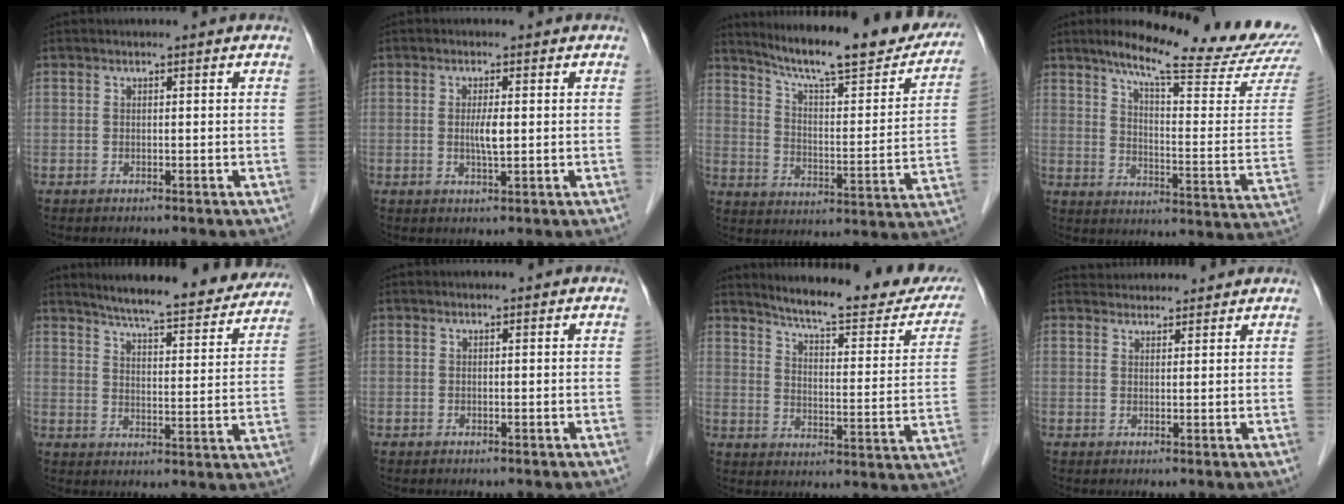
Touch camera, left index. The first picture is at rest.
{"total": 2.6, "force": [0.1, 0.4, 2.6], "torque": [-0.052, -0.002, 0.002]}
{"total": 24.0, "force": [20.6, 3.2, 12.0], "torque": [-0.176, -0.044, 0.276]}
{"total": 22.2, "force": [19.3, 0.5, 11.1], "torque": [-0.157, -0.068, 0.248]}
{"total": 21.9, "force": [19.6, 3.0, 9.2], "torque": [-0.126, -0.030, 0.245]}
{"total": 0.0}
{"total": 22.0, "force": [19.8, 2.8, 9.1], "torque": [-0.118, -0.064, 0.240]}
{"total": 5.4, "force": [5.2, 1.1, 0.5], "torque": [-0.007, 0.033, 0.073]}